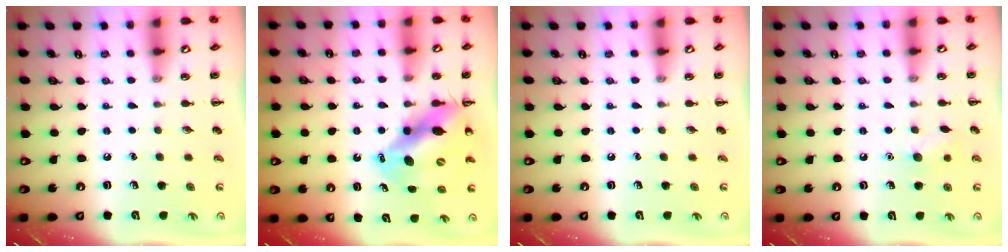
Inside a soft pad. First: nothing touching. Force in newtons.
{"total": 12.6, "press": 12.1, "slide": 3.8}
{"total": 0.0}
{"total": 7.8, "press": 7.5, "slide": 2.0}